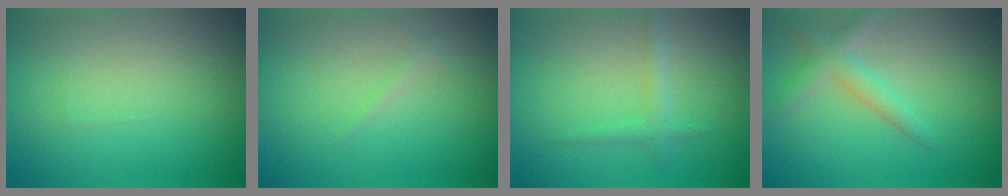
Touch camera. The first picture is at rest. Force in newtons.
{"total": 0.6, "press": 0.6, "slide": 0.1}
{"total": 1.4, "press": 1.4, "slide": 0.0}
{"total": 2.5, "press": 2.5, "slide": 0.2}